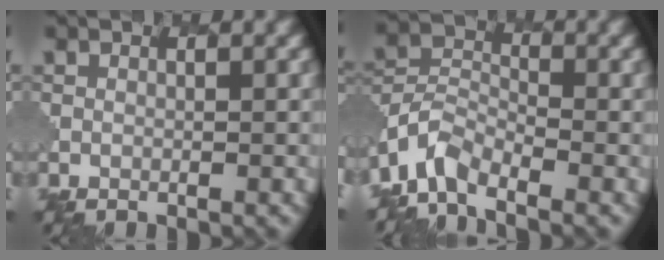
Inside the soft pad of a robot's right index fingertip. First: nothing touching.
{"total": 4.6, "force": [-3.5, 2.2, 2.0], "torque": [-0.043, -0.004, -0.080]}